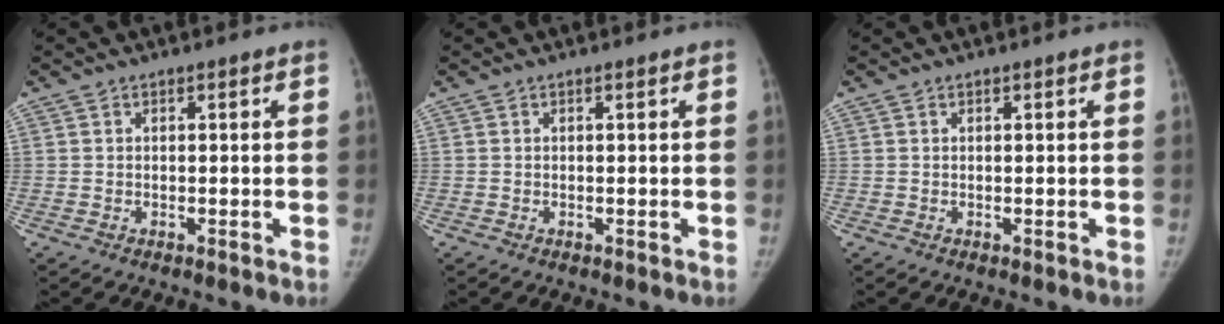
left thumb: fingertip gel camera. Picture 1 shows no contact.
{"total": 0.0}
{"total": 0.0}